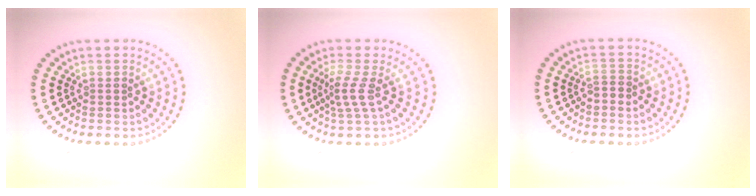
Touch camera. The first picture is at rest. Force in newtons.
{"total": 2.1, "press": 1.5, "slide": 1.5}
{"total": 0.9, "press": 0.8, "slide": 0.5}